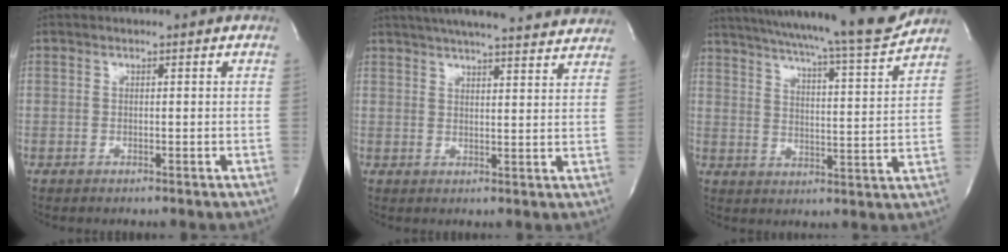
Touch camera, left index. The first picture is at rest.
{"total": 21.4, "force": [19.4, 2.3, 8.7], "torque": [-0.138, 0.010, 0.245]}
{"total": 19.6, "force": [17.8, -0.8, 8.2], "torque": [-0.132, -0.045, 0.245]}